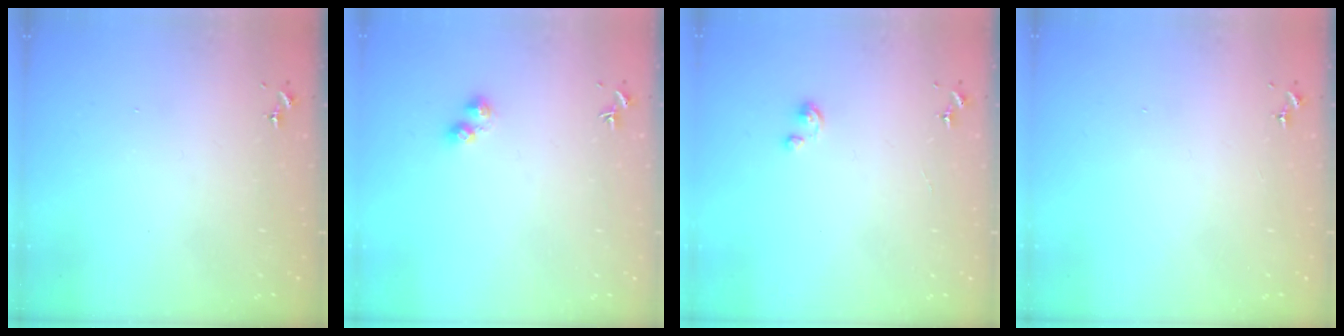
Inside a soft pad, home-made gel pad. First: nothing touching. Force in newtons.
{"total": 3.3, "press": 3.3, "slide": 0.5}
{"total": 1.9, "press": 1.9, "slide": 0.1}
{"total": 0.0}